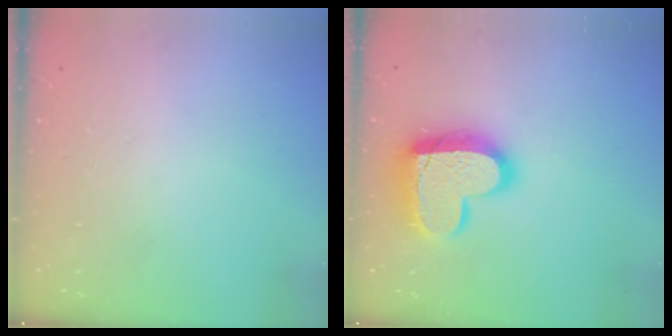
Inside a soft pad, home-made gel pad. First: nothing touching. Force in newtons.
{"total": 17.6, "press": 17.6, "slide": 1.5}